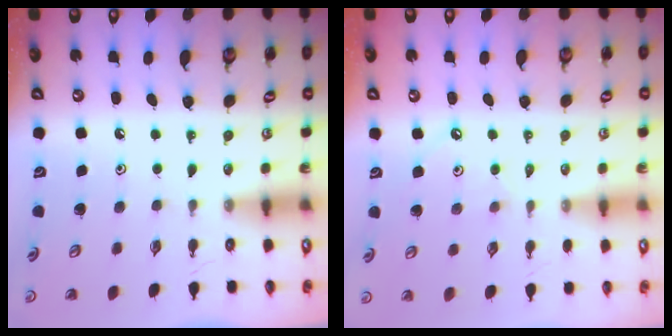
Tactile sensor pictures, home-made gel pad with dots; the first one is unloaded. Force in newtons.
{"total": 1.6, "press": 1.5, "slide": 0.4}